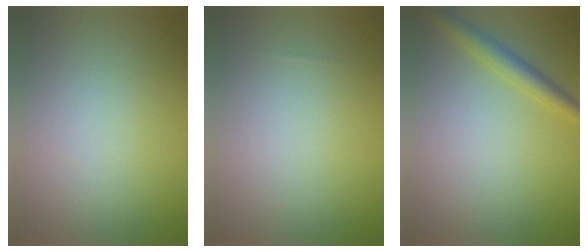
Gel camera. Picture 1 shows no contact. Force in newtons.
{"total": 0.0}
{"total": 2.7, "press": 2.7, "slide": 0.1}